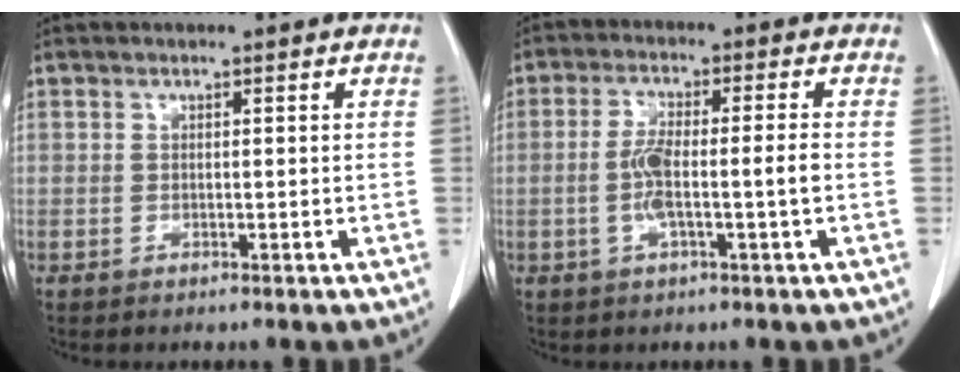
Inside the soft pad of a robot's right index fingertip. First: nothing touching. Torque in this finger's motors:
{"motor_torque": [0.34, -0.05, 0.19, 0.12]}